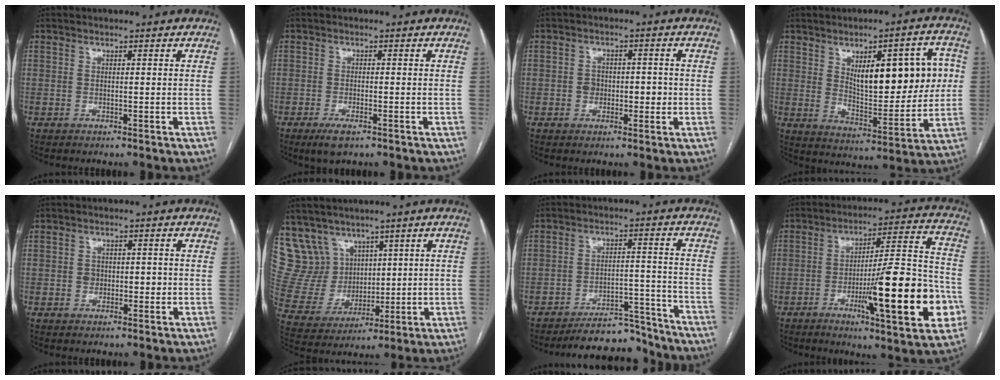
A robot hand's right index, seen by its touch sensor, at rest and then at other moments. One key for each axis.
{"total": 3.5, "fx": -2.1, "fy": 0.9, "fz": 2.7, "tx": -0.055, "ty": -0.006, "tz": -0.034}
{"total": 3.9, "fx": -0.5, "fy": 2.7, "fz": 2.7, "tx": -0.036, "ty": 0.017, "tz": -0.004}
{"total": 16.2, "fx": 3.7, "fy": 6.0, "fz": 14.6, "tx": -0.195, "ty": 0.021, "tz": 0.066}
{"total": 2.7, "fx": -0.2, "fy": 2.1, "fz": 1.7, "tx": -0.022, "ty": 0.011, "tz": -0.001}
{"total": 10.3, "fx": 7.0, "fy": 7.5, "fz": 0.9, "tx": -0.035, "ty": 0.040, "tz": 0.160}
{"total": 10.2, "fx": -9.8, "fy": 2.6, "fz": 1.0, "tx": 0.005, "ty": 0.032, "tz": -0.148}
{"total": 20.5, "fx": -6.2, "fy": 2.6, "fz": 19.3, "tx": -0.256, "ty": 0.004, "tz": -0.086}